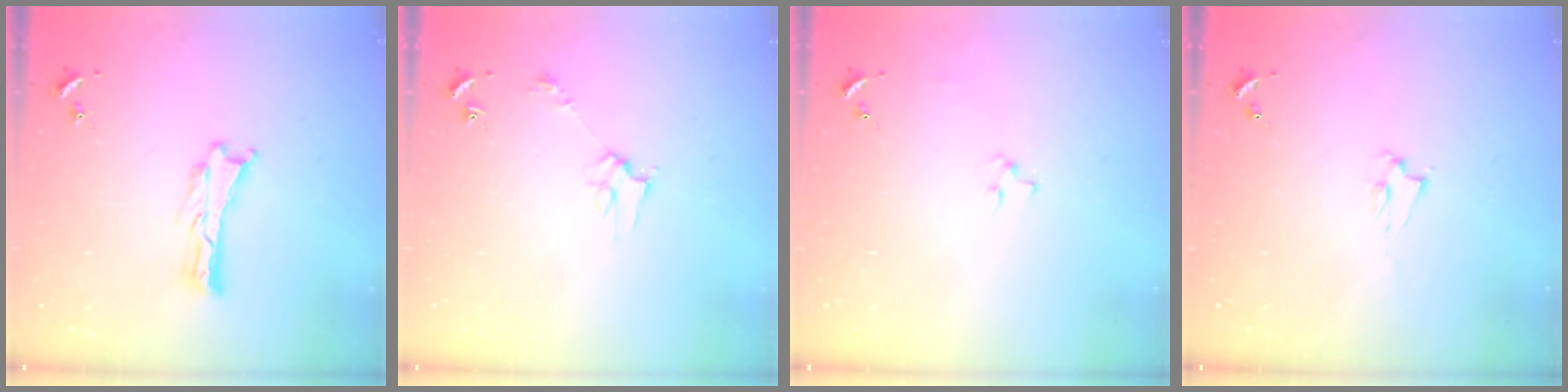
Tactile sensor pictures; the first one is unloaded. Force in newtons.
{"total": 2.8, "press": 2.8, "slide": 0.2}
{"total": 2.3, "press": 2.3, "slide": 0.3}
{"total": 1.4, "press": 1.3, "slide": 0.3}